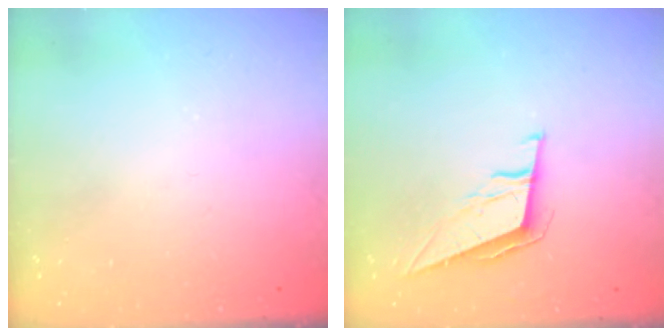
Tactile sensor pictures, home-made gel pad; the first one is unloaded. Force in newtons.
{"total": 7.4, "press": 7.1, "slide": 2.2}